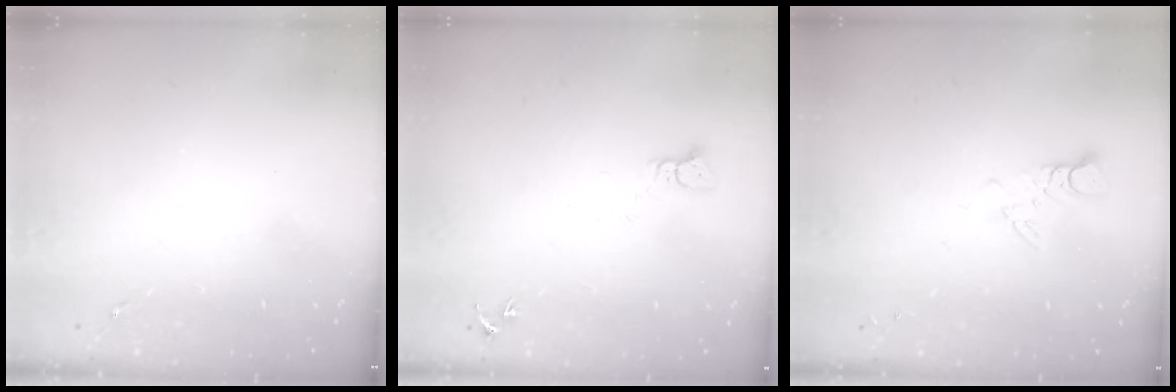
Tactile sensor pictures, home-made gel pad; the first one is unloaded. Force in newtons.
{"total": 2.2, "press": 2.2, "slide": 0.2}
{"total": 4.5, "press": 4.5, "slide": 0.5}